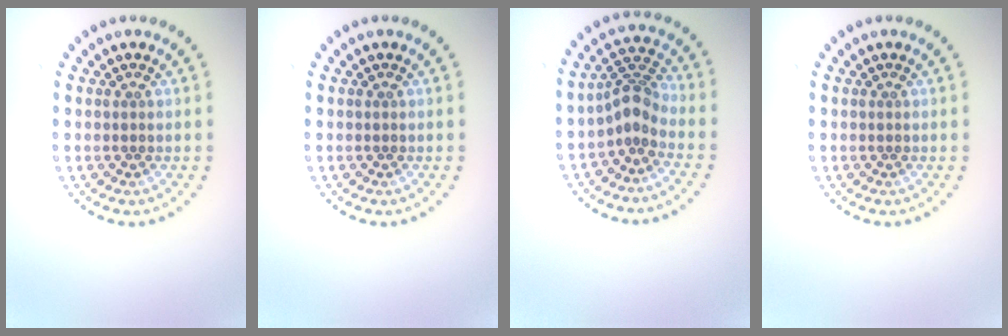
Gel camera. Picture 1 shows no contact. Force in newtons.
{"total": 0.0}
{"total": 2.8, "press": 2.0, "slide": 1.9}
{"total": 0.0}